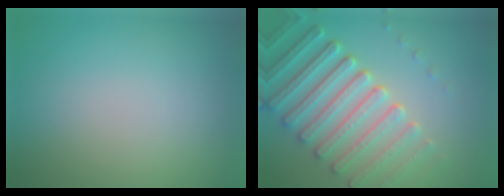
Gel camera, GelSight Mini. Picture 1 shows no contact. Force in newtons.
{"total": 7.2, "press": 5.5, "slide": 4.6}